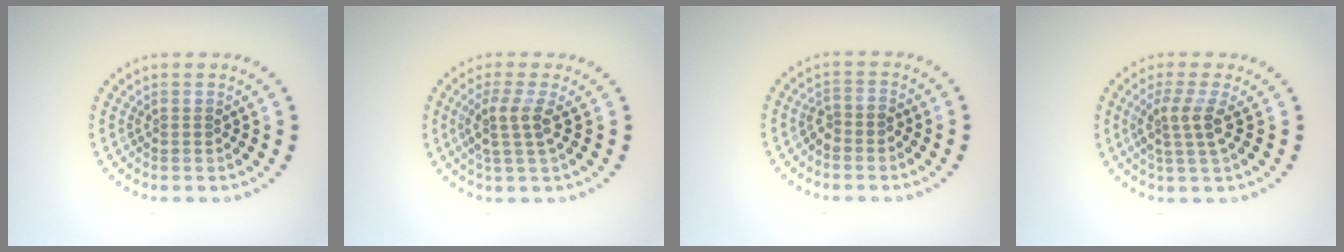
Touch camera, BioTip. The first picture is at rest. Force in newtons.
{"total": 2.6, "press": 2.0, "slide": 1.8}
{"total": 1.4, "press": 1.1, "slide": 0.8}
{"total": 2.7, "press": 2.0, "slide": 1.9}